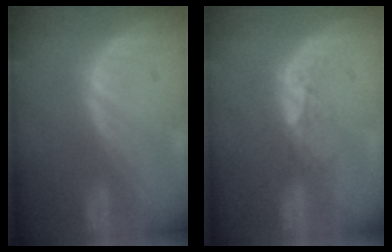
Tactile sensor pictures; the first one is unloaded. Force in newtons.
{"total": 3.3, "press": 2.8, "slide": 1.7}